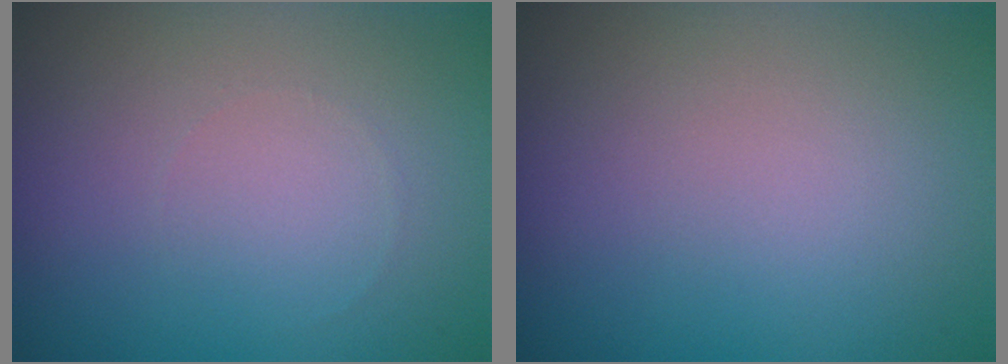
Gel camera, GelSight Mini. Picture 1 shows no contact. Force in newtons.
{"total": 0.0}